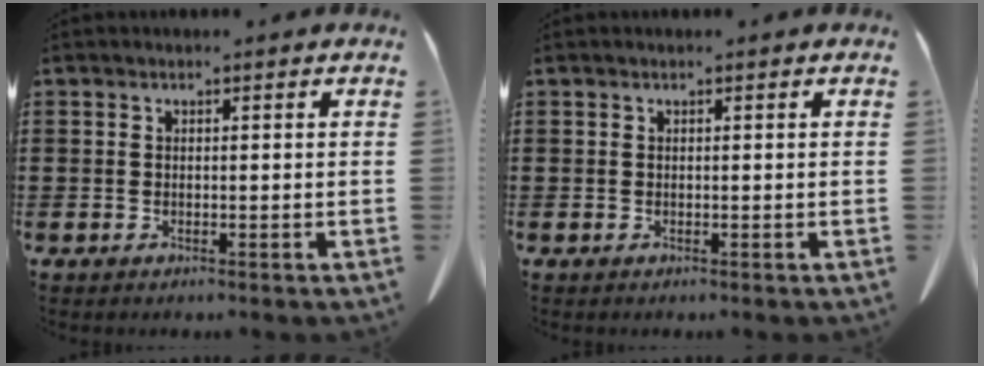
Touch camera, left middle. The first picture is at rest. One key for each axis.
{"total": 0.0}